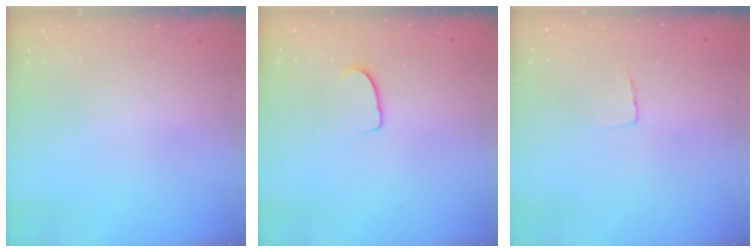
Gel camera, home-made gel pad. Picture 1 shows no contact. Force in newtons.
{"total": 5.2, "press": 5.2, "slide": 0.4}
{"total": 3.9, "press": 3.9, "slide": 0.3}